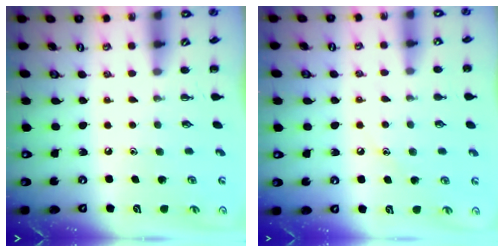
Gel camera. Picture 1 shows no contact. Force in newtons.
{"total": 7.1, "press": 6.9, "slide": 1.6}